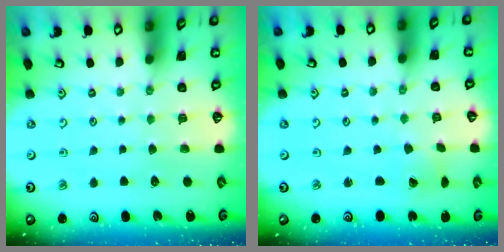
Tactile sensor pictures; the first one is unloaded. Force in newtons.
{"total": 2.1, "press": 2.1, "slide": 0.3}